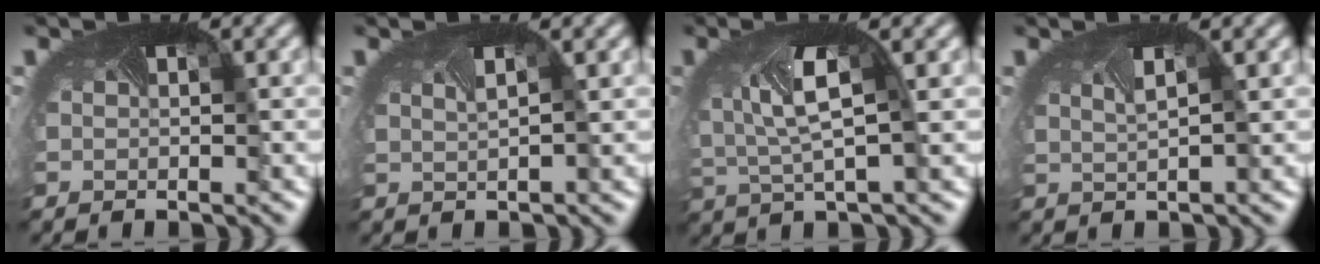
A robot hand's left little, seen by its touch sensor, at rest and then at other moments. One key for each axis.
{"total": 1.0, "fx": 0.7, "fy": 0.5, "fz": 0.5, "tx": -0.008, "ty": 0.013, "tz": 0.006}
{"total": 5.2, "fx": 0.8, "fy": 2.2, "fz": 4.6, "tx": -0.113, "ty": 0.003, "tz": 0.011}
{"total": 1.2, "fx": 0.8, "fy": 0.6, "fz": 0.8, "tx": -0.021, "ty": 0.012, "tz": 0.010}